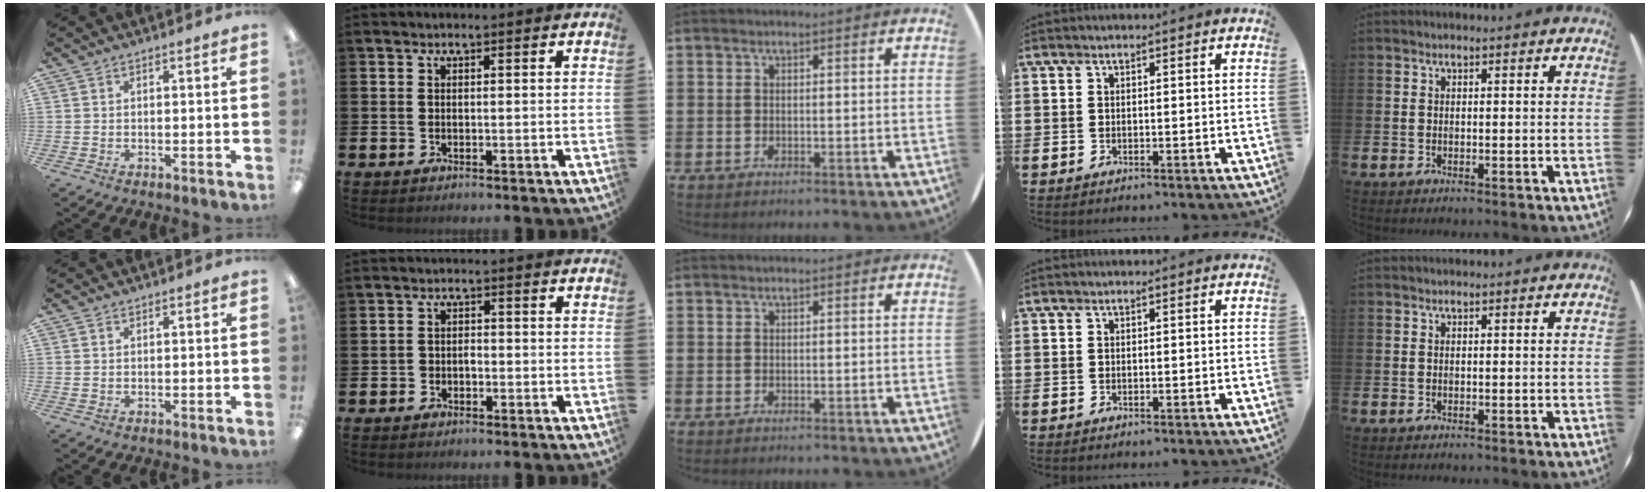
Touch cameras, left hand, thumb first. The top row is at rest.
{"thumb": {"total": 0.6, "force": [0.5, 0.3, 0.2], "torque": [-0.004, 0.002, 0.009]}, "index": {"total": 1.3, "force": [-0.7, 1.0, 0.4], "torque": [-0.002, -0.001, -0.017]}}